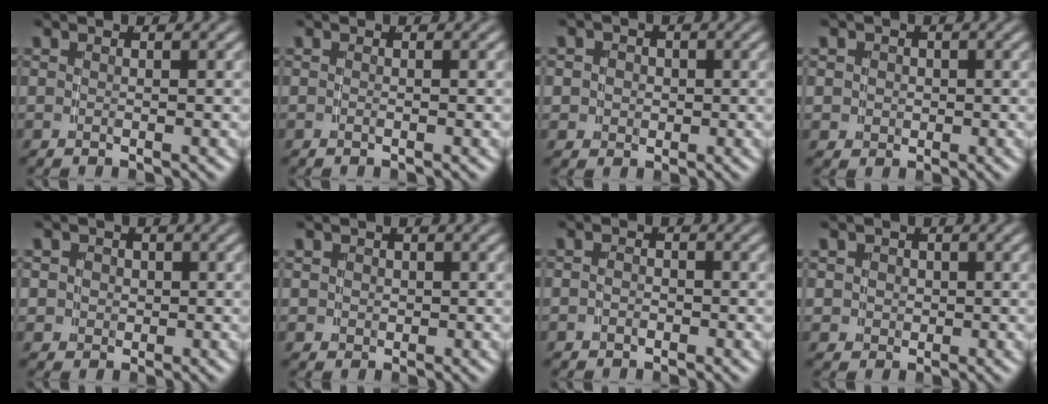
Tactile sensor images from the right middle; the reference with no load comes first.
{"total": 0.0}
{"total": 3.3, "force": [0.0, 3.1, 1.1], "torque": [-0.026, -0.012, 0.003]}
{"total": 3.2, "force": [0.1, 3.0, 1.1], "torque": [-0.028, -0.012, 0.007]}
{"total": 3.9, "force": [0.1, 3.7, 1.3], "torque": [-0.031, -0.012, 0.003]}
{"total": 2.5, "force": [0.2, 2.3, 0.8], "torque": [-0.022, -0.012, 0.009]}
{"total": 1.2, "force": [-0.8, 0.7, 0.5], "torque": [-0.010, -0.007, -0.013]}
{"total": 3.8, "force": [0.2, 3.5, 1.3], "torque": [-0.032, -0.012, 0.007]}